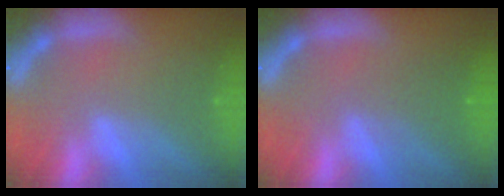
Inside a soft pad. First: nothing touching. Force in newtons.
{"total": 2.5}